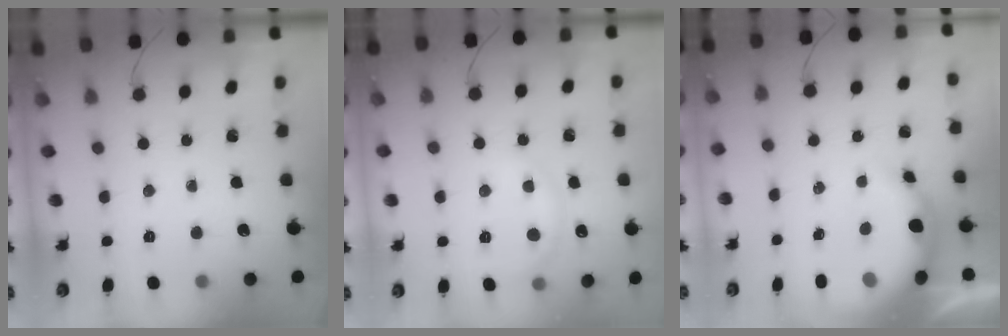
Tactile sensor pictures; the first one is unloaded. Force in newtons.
{"total": 3.9, "press": 3.7, "slide": 1.0}
{"total": 8.2, "press": 8.2, "slide": 1.0}